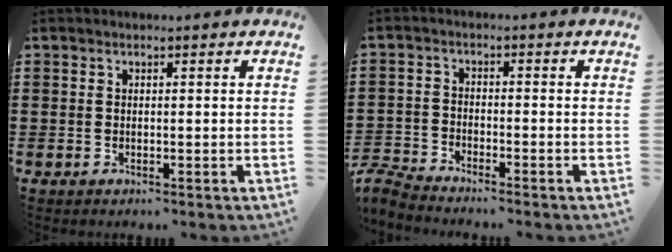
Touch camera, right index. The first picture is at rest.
{"total": 3.5, "force": [-3.5, 0.0, 0.1], "torque": [-0.021, -0.004, -0.078]}